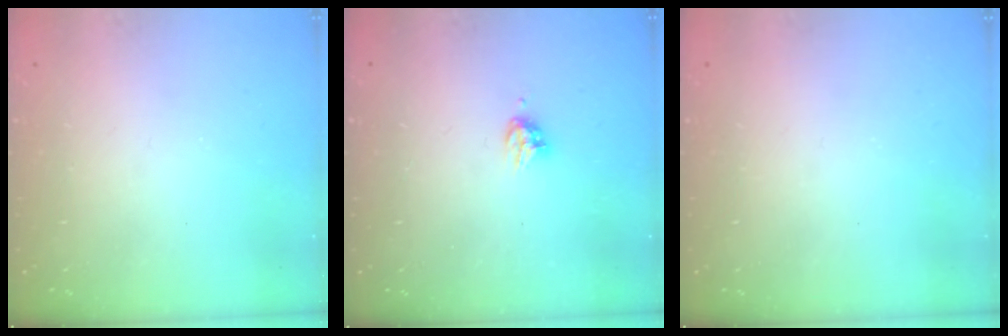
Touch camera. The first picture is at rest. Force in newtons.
{"total": 4.2, "press": 4.1, "slide": 0.5}
{"total": 0.0}